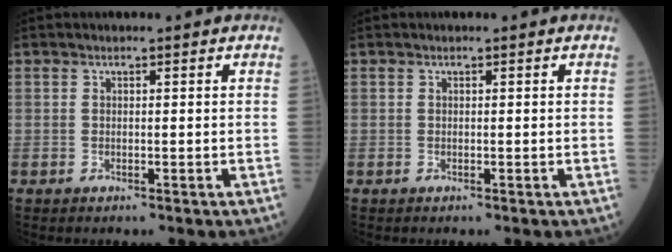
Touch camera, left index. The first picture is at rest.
{"total": 0.0}